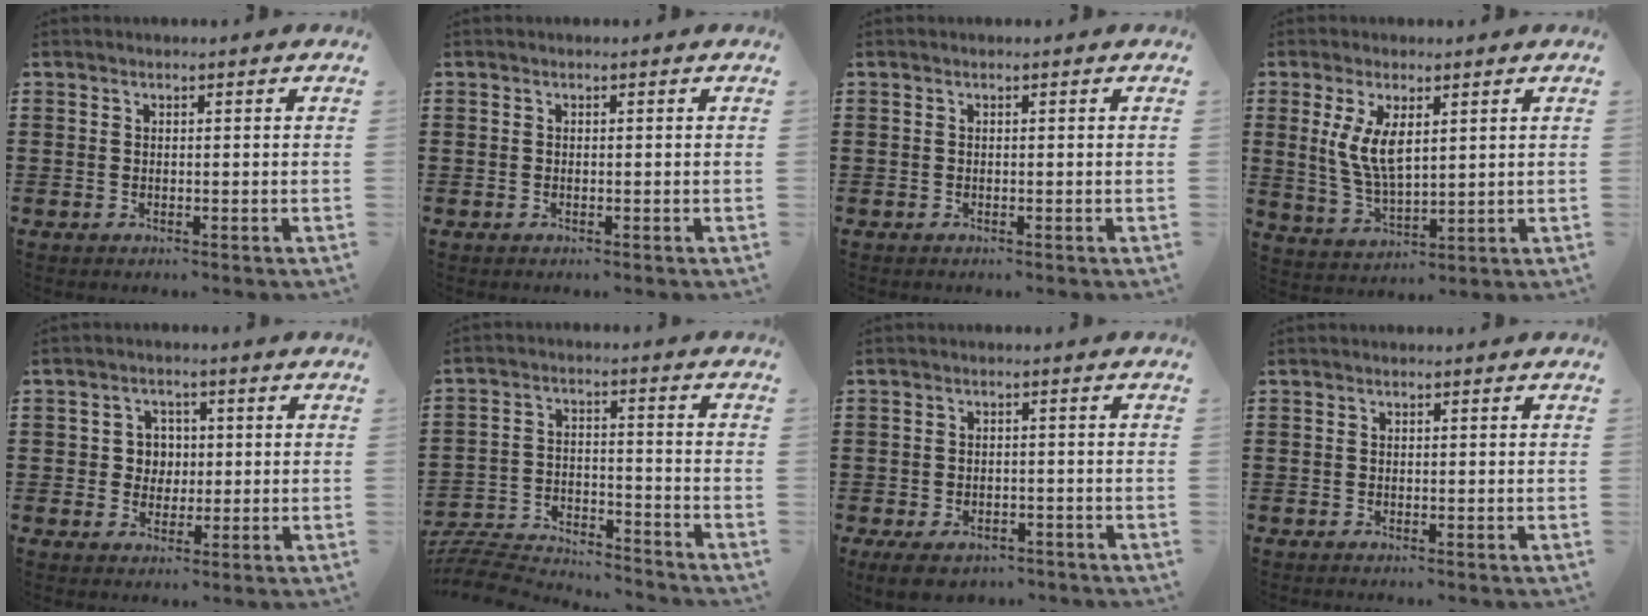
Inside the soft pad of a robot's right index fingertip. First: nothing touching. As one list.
[{"total": 0.0}, {"total": 0.0}, {"total": 6.8, "force": [1.8, 3.0, 5.8], "torque": [-0.125, 0.003, 0.032]}, {"total": 3.8, "force": [0.2, 3.6, 1.2], "torque": [-0.039, 0.012, -0.001]}, {"total": 6.5, "force": [-6.4, 1.0, 1.2], "torque": [-0.043, 0.001, -0.132]}, {"total": 3.3, "force": [-2.8, 1.1, 1.3], "torque": [-0.028, 0.004, -0.057]}, {"total": 0.0}]